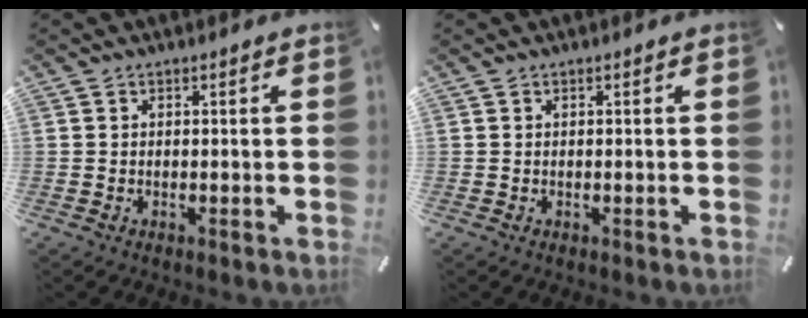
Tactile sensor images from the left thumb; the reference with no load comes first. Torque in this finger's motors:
{"motor_torque": [-0.02, -0.02, 0.00, 0.00, 0.00]}